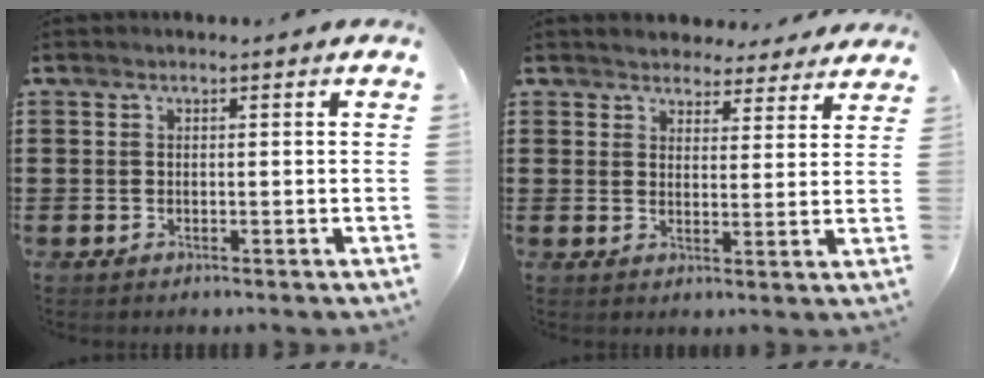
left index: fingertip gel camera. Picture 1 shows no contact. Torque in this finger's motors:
{"motor_torque": [2.14, 0.00, 0.52, 0.05]}